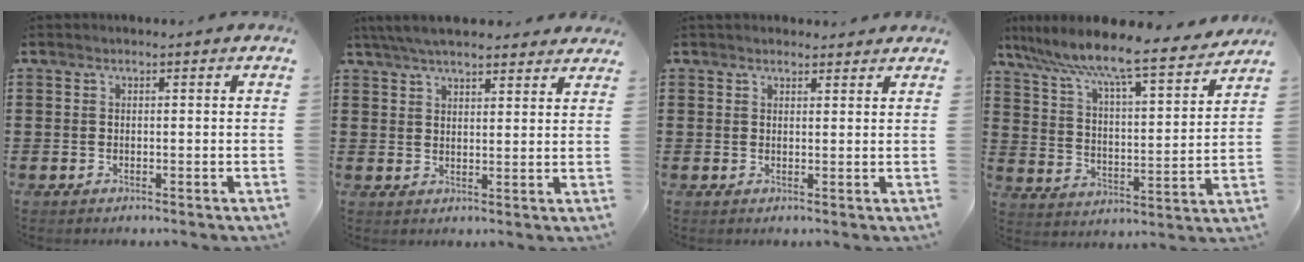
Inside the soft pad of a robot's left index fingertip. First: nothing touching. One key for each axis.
{"total": 5.5, "fx": 5.0, "fy": 1.2, "fz": 1.9, "tx": -0.051, "ty": -0.007, "tz": 0.095}
{"total": 1.7, "fx": 1.6, "fy": 0.5, "fz": 0.2, "tx": -0.007, "ty": 0.005, "tz": 0.031}
{"total": 8.3, "fx": 7.3, "fy": 0.1, "fz": 3.9, "tx": -0.107, "ty": -0.046, "tz": 0.116}